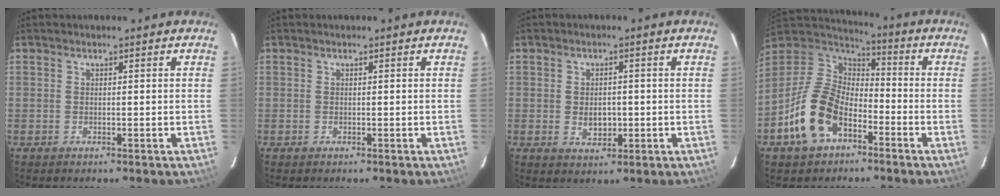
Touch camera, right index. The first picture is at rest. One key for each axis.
{"total": 0.0}
{"total": 3.9, "fx": -0.5, "fy": 2.8, "fz": 2.7, "tx": -0.046, "ty": -0.002, "tz": -0.003}
{"total": 15.3, "fx": -7.1, "fy": 9.6, "fz": 9.5, "tx": -0.205, "ty": 0.009, "tz": -0.130}